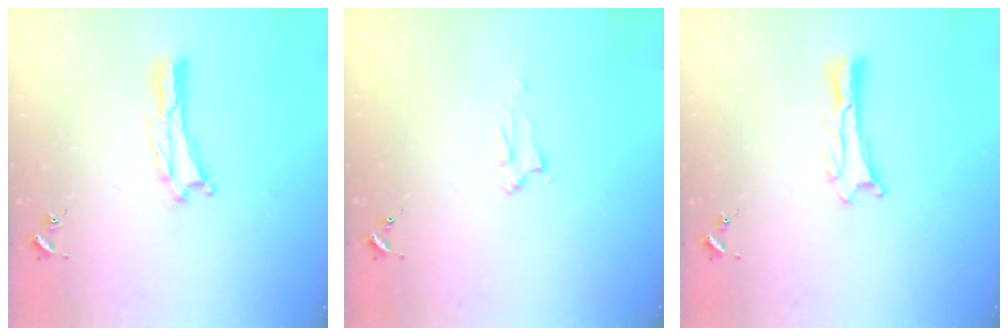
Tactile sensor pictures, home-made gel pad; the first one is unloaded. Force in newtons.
{"total": 2.2, "press": 2.2, "slide": 0.2}
{"total": 1.3, "press": 1.2, "slide": 0.1}